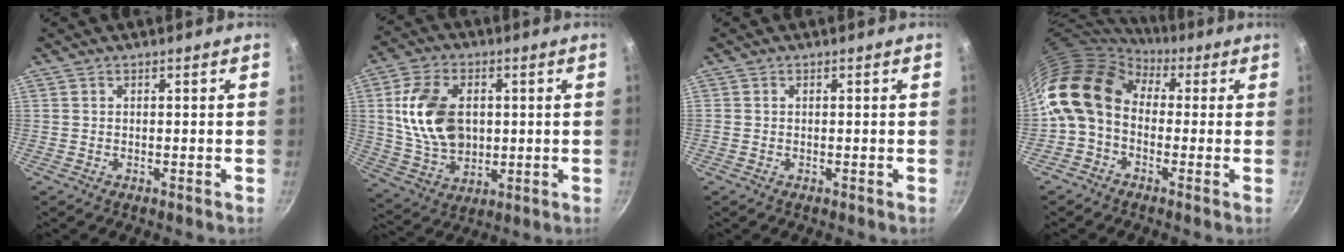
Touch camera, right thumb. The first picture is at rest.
{"total": 15.3, "force": [2.0, 10.5, 11.0], "torque": [-0.189, -0.005, 0.044]}
{"total": 0.0}
{"total": 12.8, "force": [1.4, 9.5, 8.5], "torque": [-0.140, 0.026, 0.002]}